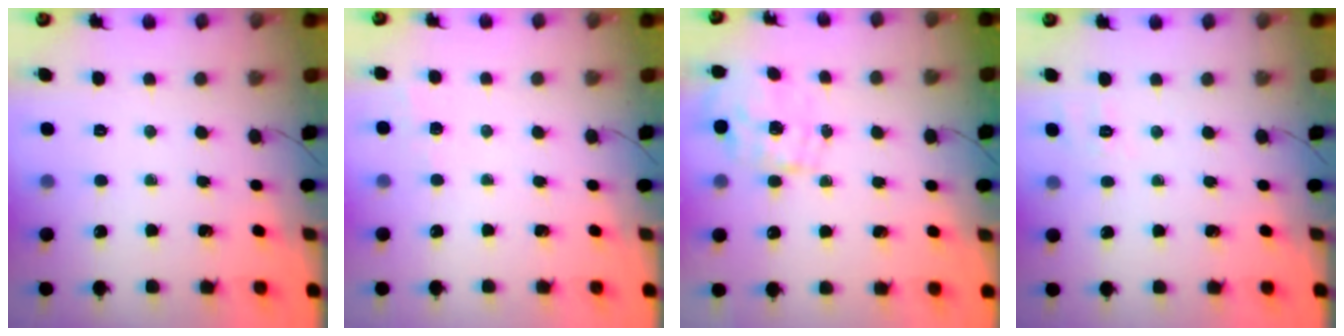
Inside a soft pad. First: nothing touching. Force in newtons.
{"total": 3.6, "press": 3.3, "slide": 1.4}
{"total": 1.6, "press": 1.4, "slide": 0.8}
{"total": 1.9, "press": 0.3, "slide": 1.9}